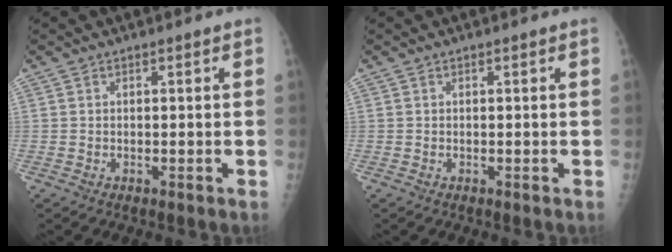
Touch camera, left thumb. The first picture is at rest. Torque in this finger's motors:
{"motor_torque": [0.06, 0.10, -0.13, -0.10, 0.00]}